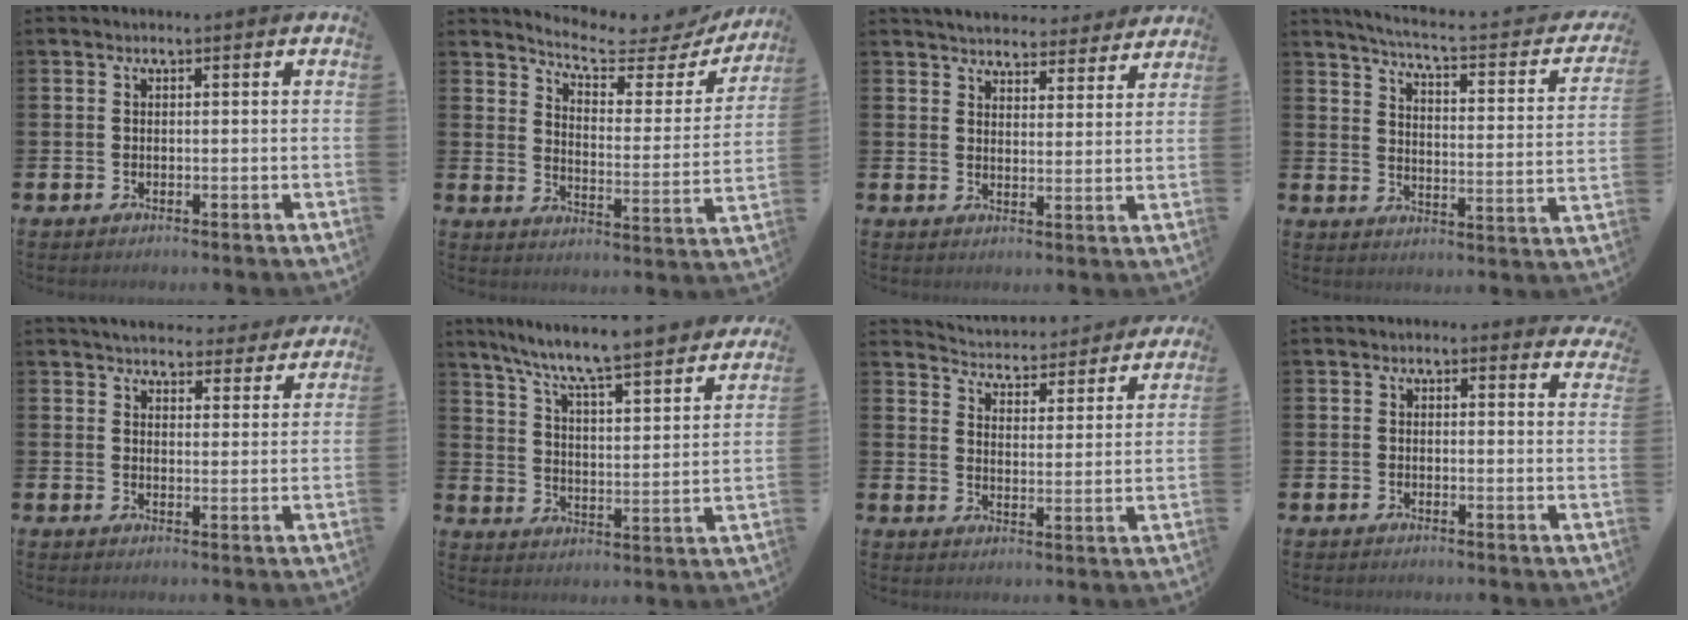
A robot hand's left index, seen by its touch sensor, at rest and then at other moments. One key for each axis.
{"total": 5.8, "fx": 5.1, "fy": 1.6, "fz": 2.2, "tx": -0.054, "ty": -0.043, "tz": 0.078}
{"total": 4.7, "fx": 4.6, "fy": 0.9, "fz": -0.1, "tx": -0.011, "ty": -0.034, "tz": 0.081}
{"total": 4.8, "fx": 4.1, "fy": 0.2, "fz": 2.4, "tx": -0.059, "ty": -0.041, "tz": 0.058}
{"total": 4.8, "fx": 4.7, "fy": 0.9, "fz": 0.4, "tx": -0.019, "ty": -0.030, "tz": 0.081}
{"total": 8.4, "fx": 7.8, "fy": 0.2, "fz": 3.1, "tx": -0.088, "ty": -0.066, "tz": 0.126}
{"total": 4.1, "fx": 4.0, "fy": 0.9, "fz": 0.1, "tx": -0.020, "ty": -0.043, "tz": 0.061}
{"total": 1.6, "fx": 1.6, "fy": 0.4, "fz": 0.0, "tx": 0.009, "ty": -0.006, "tz": 0.026}